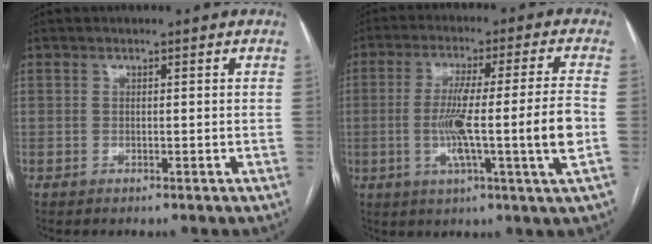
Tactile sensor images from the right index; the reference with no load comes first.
{"total": 13.7, "force": [-2.1, -1.2, 13.4], "torque": [-0.236, -0.001, -0.041]}